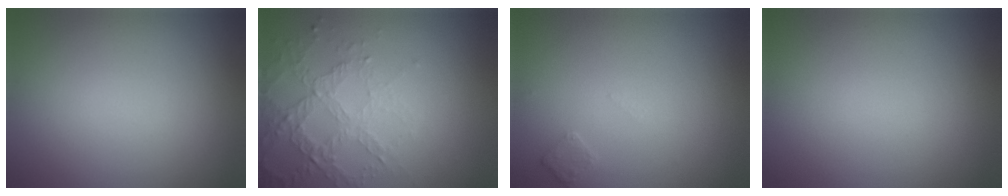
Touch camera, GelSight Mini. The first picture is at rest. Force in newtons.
{"total": 4.2, "press": 3.2, "slide": 2.8}
{"total": 1.0, "press": 1.0, "slide": 0.1}
{"total": 0.0}